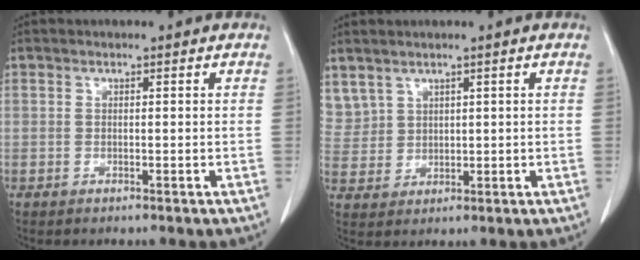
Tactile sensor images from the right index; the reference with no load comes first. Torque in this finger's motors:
{"motor_torque": [-0.26, 0.23, -0.11, -0.01]}